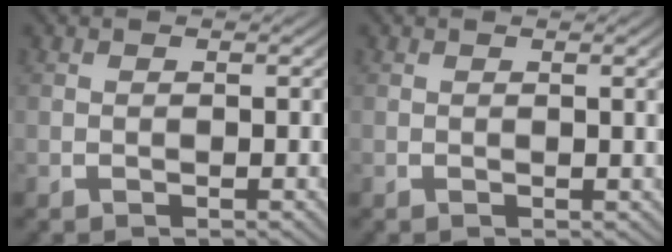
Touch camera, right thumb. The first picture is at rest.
{"total": 0.9, "force": [0.3, -0.1, 0.9], "torque": [-0.012, 0.002, 0.005]}